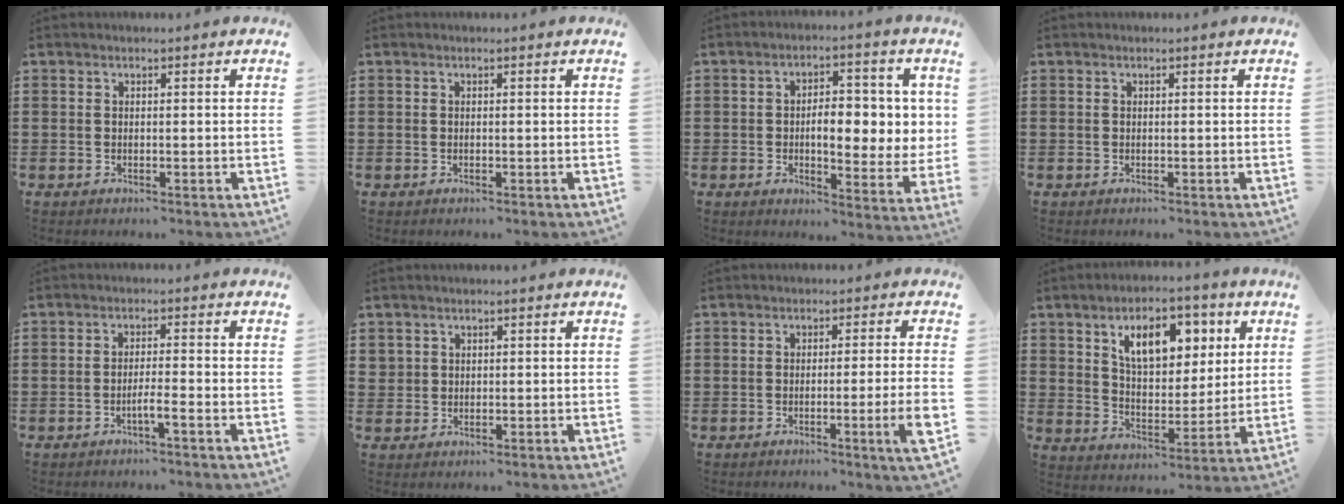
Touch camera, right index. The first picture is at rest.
{"total": 0.0}
{"total": 7.2, "force": [0.4, 3.1, 6.5], "torque": [-0.093, 0.000, -0.005]}
{"total": 0.0}
{"total": 2.4, "force": [-1.4, -0.1, 2.0], "torque": [-0.034, -0.001, -0.028]}
{"total": 1.3, "force": [0.7, 1.1, 0.1], "torque": [-0.004, 0.005, 0.015]}
{"total": 5.0, "force": [-1.5, -0.6, 4.8], "torque": [-0.074, -0.017, -0.023]}
{"total": 9.6, "force": [4.9, 5.1, 6.5], "torque": [-0.117, -0.002, 0.079]}